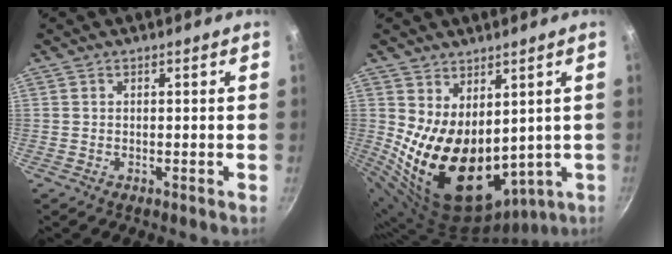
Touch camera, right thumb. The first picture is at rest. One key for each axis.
{"total": 17.2, "fx": 1.8, "fy": 11.0, "fz": 13.1, "tx": -0.204, "ty": -0.037, "tz": 0.067}